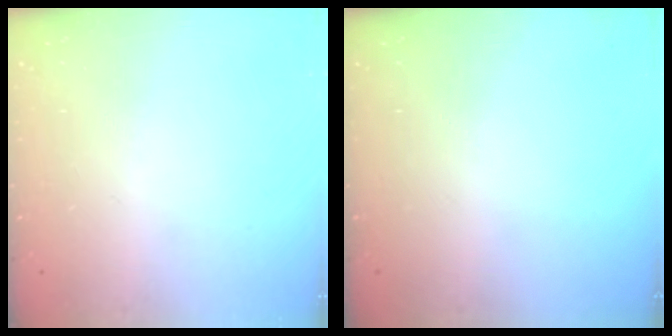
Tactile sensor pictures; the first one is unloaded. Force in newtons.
{"total": 0.0}